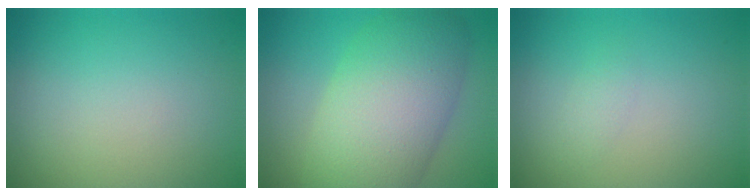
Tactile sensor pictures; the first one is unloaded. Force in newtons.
{"total": 10.6, "press": 10.6, "slide": 0.8}
{"total": 0.9, "press": 0.9, "slide": 0.0}